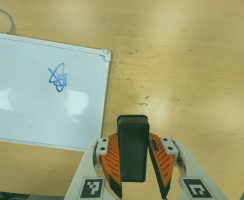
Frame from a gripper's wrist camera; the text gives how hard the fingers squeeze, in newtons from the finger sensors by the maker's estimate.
{"total": 6.3, "left": 4.9, "right": 7.6}